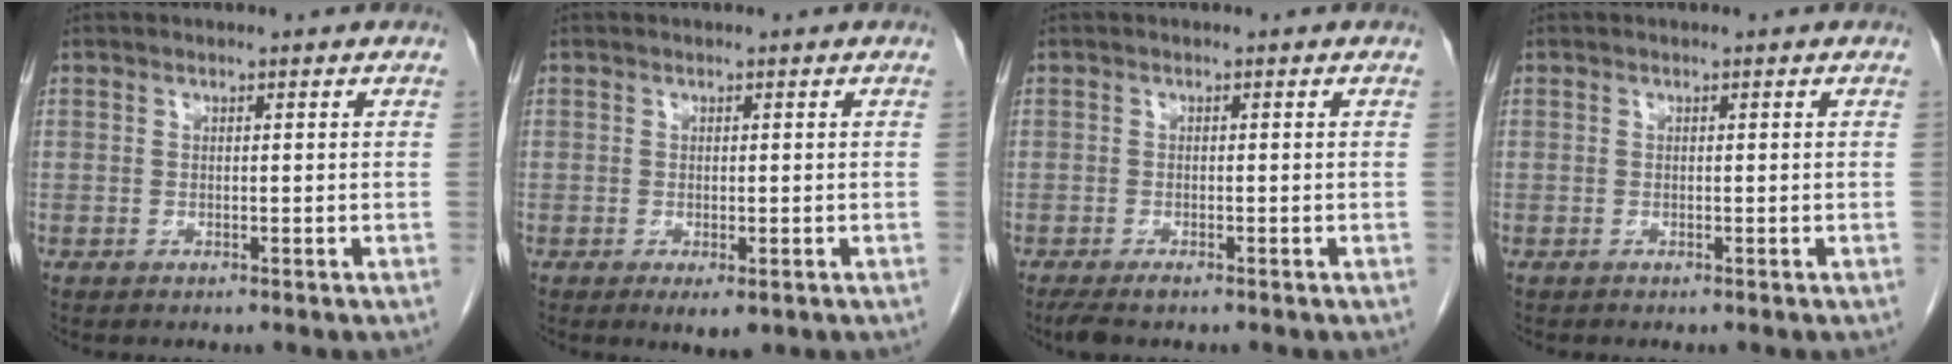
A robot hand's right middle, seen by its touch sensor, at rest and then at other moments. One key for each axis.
{"total": 2.3, "fx": -1.0, "fy": 0.9, "fz": 1.9, "tx": -0.026, "ty": -0.004, "tz": -0.009}
{"total": 2.6, "fx": -1.9, "fy": 0.6, "fz": 1.6, "tx": -0.032, "ty": -0.008, "tz": -0.032}
{"total": 0.0}